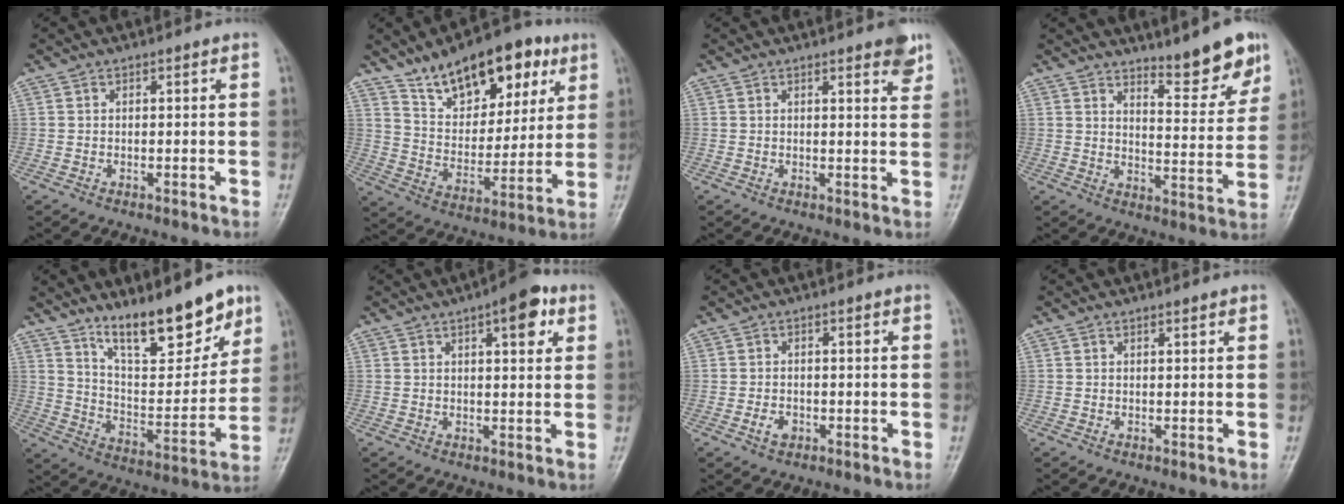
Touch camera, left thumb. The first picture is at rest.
{"total": 19.1, "force": [11.5, 9.9, 11.5], "torque": [-0.125, -0.044, 0.192]}
{"total": 1.2, "force": [0.8, 0.3, 0.8], "torque": [-0.008, -0.004, 0.009]}
{"total": 10.0, "force": [7.7, 2.0, 6.1], "torque": [-0.059, -0.063, 0.118]}
{"total": 17.1, "force": [12.2, 5.6, 10.5], "torque": [-0.117, -0.084, 0.209]}
{"total": 7.4, "force": [3.5, 2.7, 5.9], "torque": [-0.061, -0.007, 0.041]}
{"total": 2.4, "force": [-1.0, 1.7, 1.4], "torque": [-0.021, 0.004, -0.016]}
{"total": 0.7, "force": [0.6, 0.2, 0.4], "torque": [-0.006, -0.003, 0.008]}